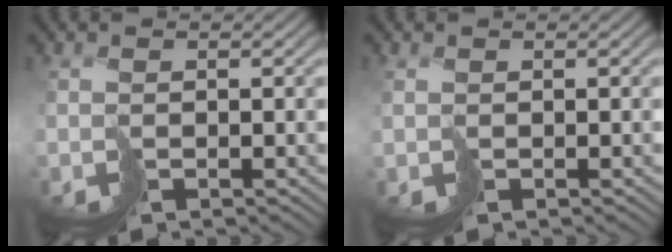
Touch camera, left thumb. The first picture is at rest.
{"total": 0.8, "force": [0.3, 0.7, 0.4], "torque": [-0.010, -0.004, 0.005]}